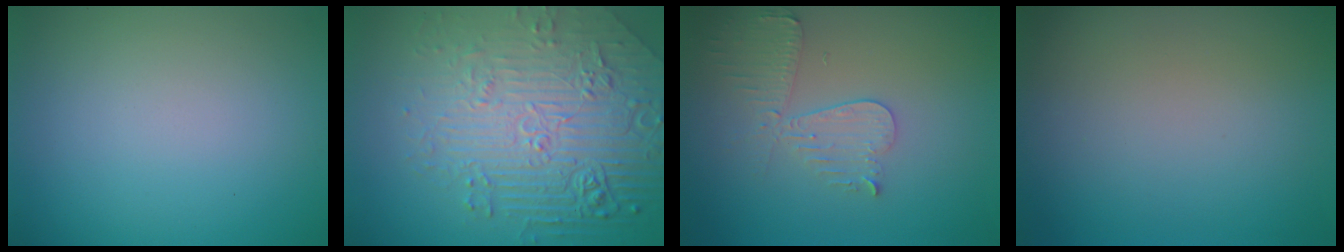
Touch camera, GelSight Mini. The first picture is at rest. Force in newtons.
{"total": 8.9, "press": 6.1, "slide": 6.5}
{"total": 3.7, "press": 3.3, "slide": 1.6}
{"total": 0.0}